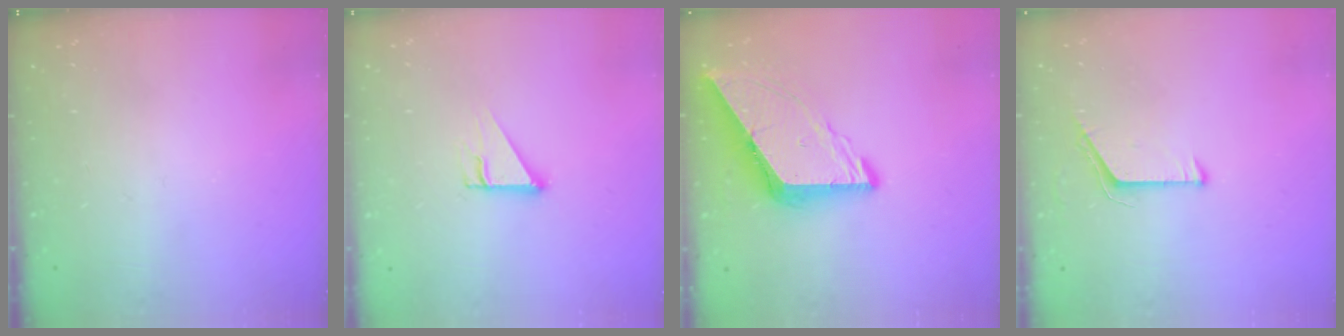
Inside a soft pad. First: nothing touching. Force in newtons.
{"total": 3.1, "press": 3.1, "slide": 0.1}
{"total": 9.9, "press": 9.9, "slide": 1.1}
{"total": 5.7, "press": 5.7, "slide": 0.5}